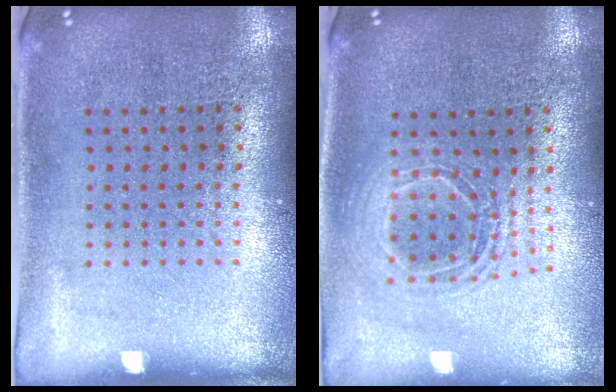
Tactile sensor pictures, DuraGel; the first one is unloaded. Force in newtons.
{"total": 1.5, "press": 1.3, "slide": 0.8}